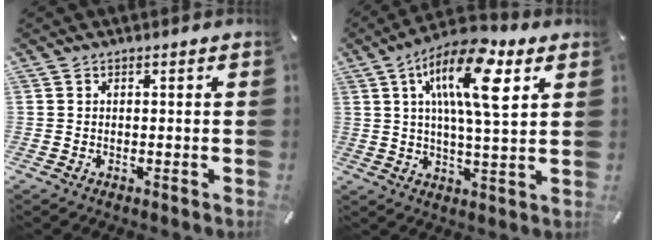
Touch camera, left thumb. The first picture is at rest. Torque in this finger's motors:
{"motor_torque": [0.73, 0.78, 2.01, -0.76, 0.28]}